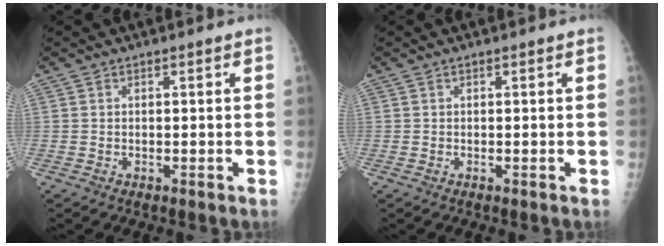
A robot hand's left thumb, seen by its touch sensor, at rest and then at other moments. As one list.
[{"total": 0.0}]